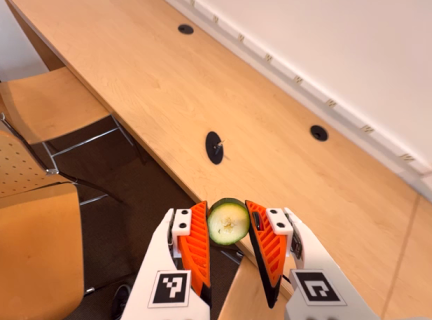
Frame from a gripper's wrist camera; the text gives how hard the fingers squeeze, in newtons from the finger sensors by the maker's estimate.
{"total": 9.8, "left": 10.5, "right": 9.1}